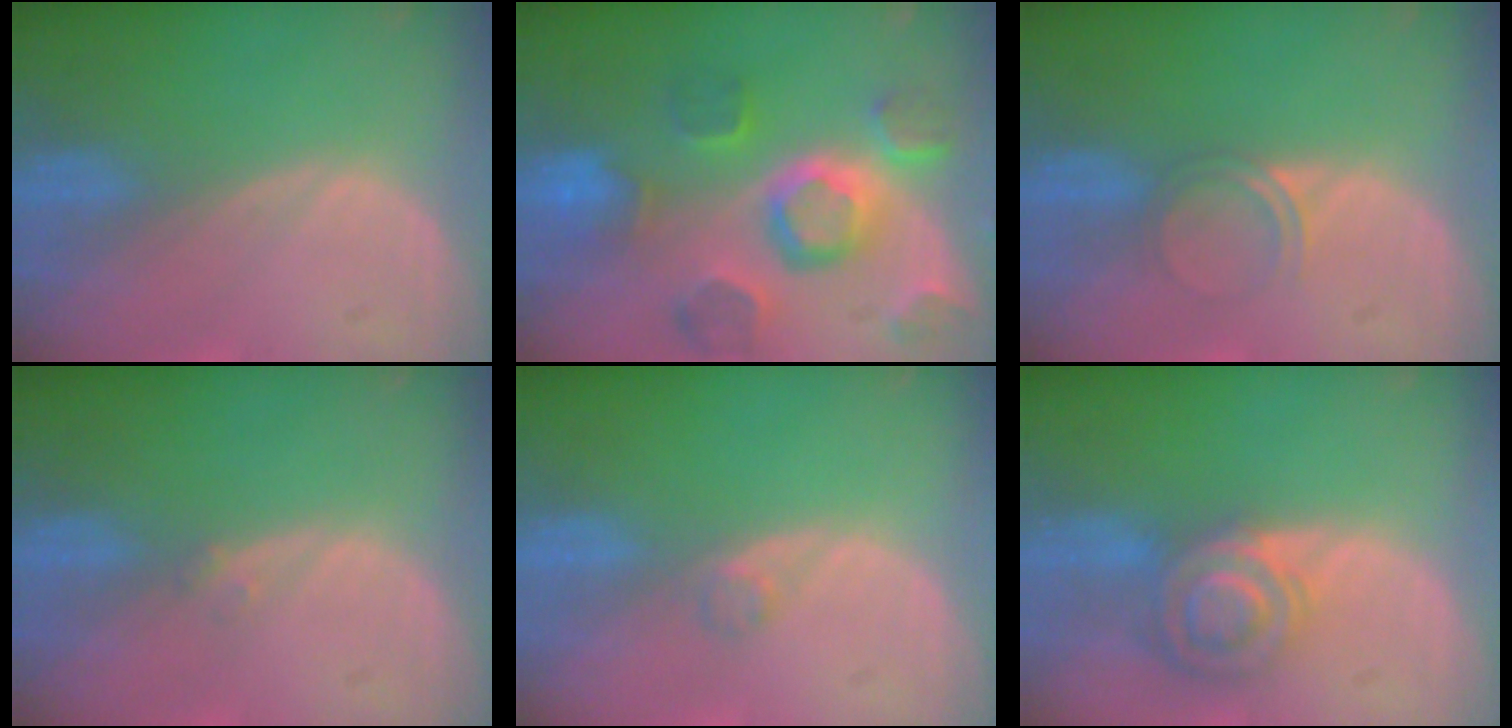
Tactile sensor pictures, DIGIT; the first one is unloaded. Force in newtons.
{"total": 11.4, "press": 10.1, "slide": 5.3}
{"total": 2.5, "press": 2.1, "slide": 1.2}
{"total": 0.8, "press": 0.7, "slide": 0.4}
{"total": 1.2, "press": 1.2, "slide": 0.1}
{"total": 7.3, "press": 6.1, "slide": 4.0}